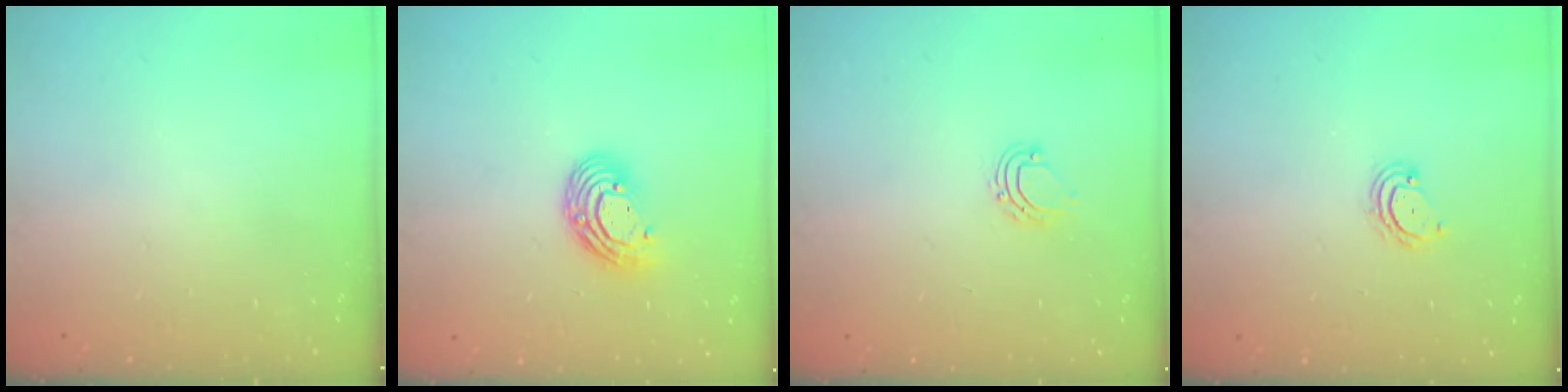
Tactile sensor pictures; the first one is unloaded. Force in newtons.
{"total": 9.8, "press": 9.8, "slide": 0.6}
{"total": 6.8, "press": 6.8, "slide": 0.5}
{"total": 4.1, "press": 4.1, "slide": 0.6}